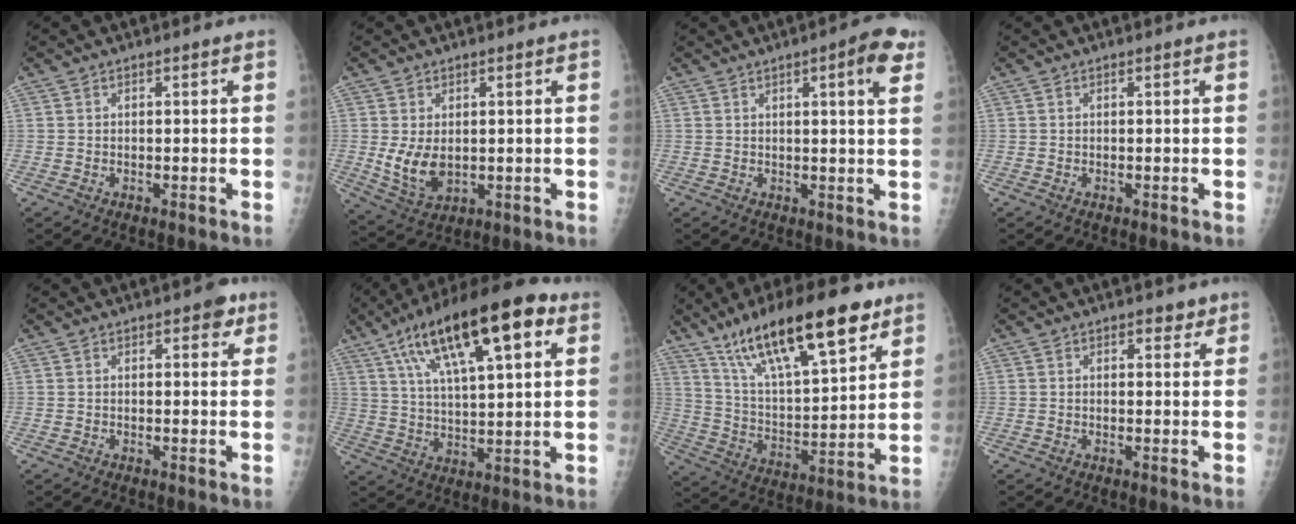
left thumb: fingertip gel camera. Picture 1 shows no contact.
{"total": 6.6, "force": [0.0, 4.3, 5.0], "torque": [-0.084, -0.015, 0.016]}
{"total": 6.5, "force": [3.0, 1.1, 5.7], "torque": [-0.069, -0.008, 0.034]}
{"total": 0.0}
{"total": 3.2, "force": [1.7, 1.5, 2.2], "torque": [-0.011, -0.002, 0.014]}
{"total": 22.1, "force": [10.1, 7.4, 18.1], "torque": [-0.288, -0.001, 0.165]}
{"total": 23.3, "force": [14.7, 7.0, 16.6], "torque": [-0.255, -0.044, 0.256]}
{"total": 2.3, "force": [1.5, 1.3, 1.2], "torque": [0.002, -0.006, 0.017]}